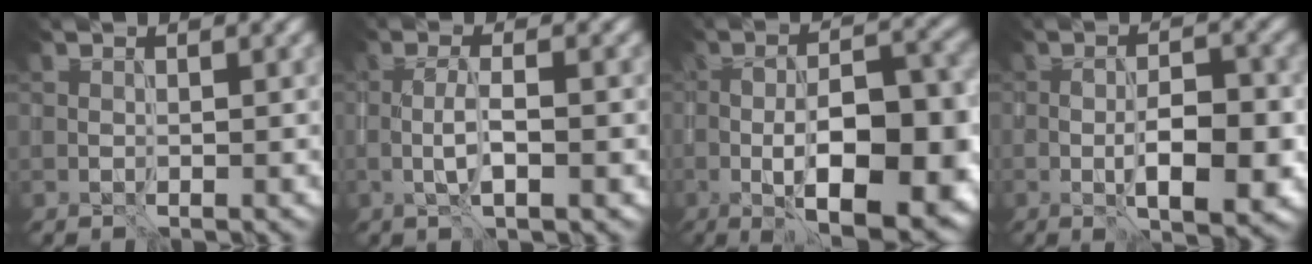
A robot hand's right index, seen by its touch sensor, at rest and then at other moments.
{"total": 2.6, "force": [-0.4, 0.5, 2.6], "torque": [-0.051, 0.001, -0.010]}
{"total": 11.7, "force": [-3.1, 4.4, 10.4], "torque": [-0.146, 0.004, -0.047]}
{"total": 5.7, "force": [-1.2, 2.0, 5.2], "torque": [-0.084, -0.003, -0.015]}